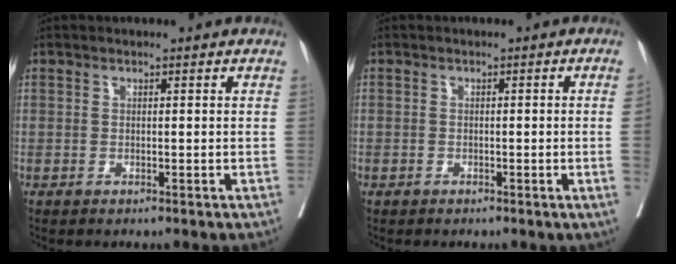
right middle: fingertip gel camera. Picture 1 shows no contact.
{"total": 1.4, "force": [-0.4, -0.3, 1.3], "torque": [-0.018, 0.002, -0.005]}